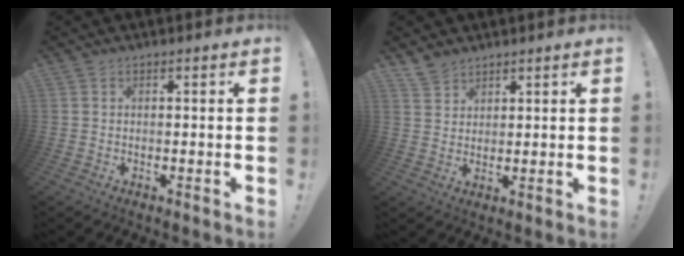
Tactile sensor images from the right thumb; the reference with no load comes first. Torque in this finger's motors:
{"motor_torque": [-0.06, -0.03, -0.18, 0.28, 0.07]}